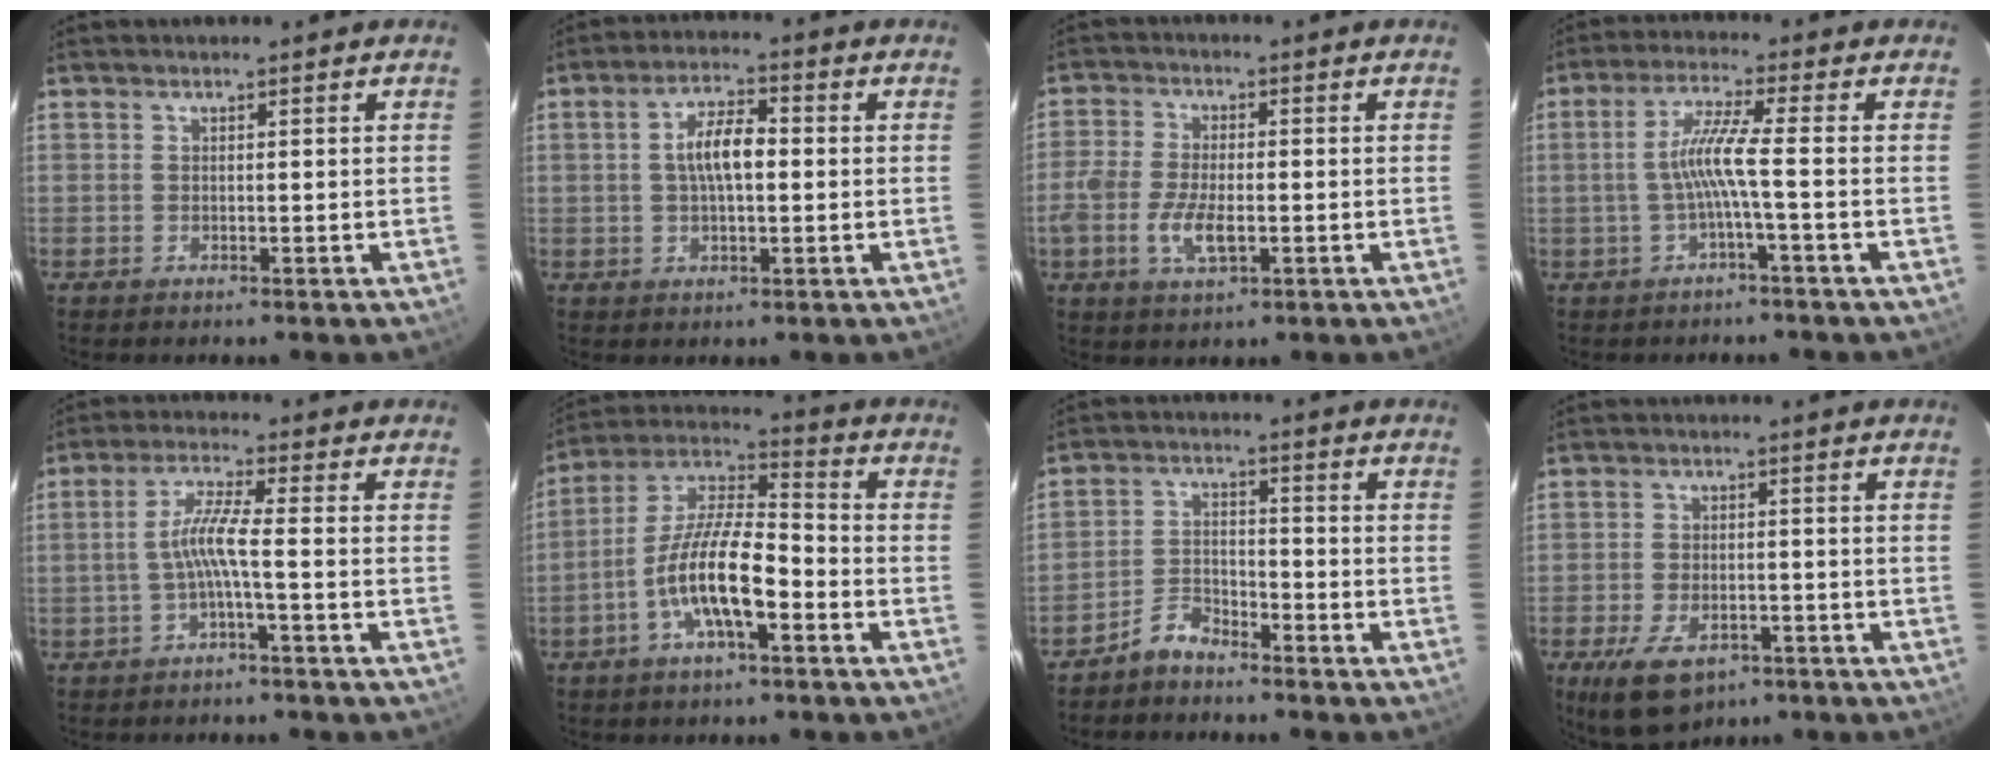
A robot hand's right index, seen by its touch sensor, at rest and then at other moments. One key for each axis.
{"total": 6.9, "fx": 0.4, "fy": 2.9, "fz": 6.2, "tx": -0.116, "ty": 0.015, "tz": 0.009}
{"total": 7.2, "fx": -2.4, "fy": 3.3, "fz": 5.9, "tx": -0.130, "ty": -0.003, "tz": -0.047}
{"total": 6.1, "fx": -1.6, "fy": -1.0, "fz": 5.8, "tx": -0.127, "ty": 0.004, "tz": -0.026}
{"total": 5.0, "fx": -1.7, "fy": -0.5, "fz": 4.6, "tx": -0.105, "ty": 0.008, "tz": -0.031}
{"total": 13.1, "fx": -5.3, "fy": 3.8, "fz": 11.3, "tx": -0.229, "ty": 0.002, "tz": -0.104}
{"total": 4.7, "fx": -4.2, "fy": 1.8, "fz": 1.2, "tx": -0.029, "ty": 0.017, "tz": -0.080}
{"total": 10.3, "fx": -6.1, "fy": 5.4, "fz": 6.2, "tx": -0.138, "ty": -0.019, "tz": -0.097}